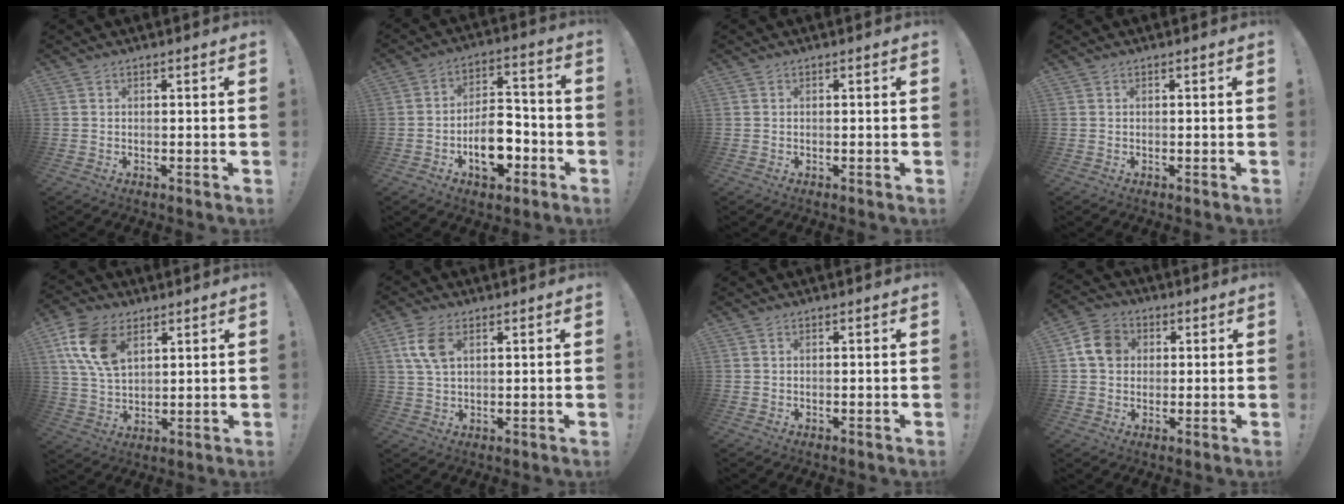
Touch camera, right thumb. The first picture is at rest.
{"total": 13.0, "force": [-5.8, 8.0, 8.4], "torque": [-0.127, 0.050, -0.092]}
{"total": 0.0}
{"total": 0.0}
{"total": 13.6, "force": [6.3, 8.6, 8.5], "torque": [-0.171, -0.009, 0.122]}
{"total": 7.4, "force": [2.8, 4.2, 5.4], "torque": [-0.120, 0.002, 0.053]}
{"total": 0.0}
{"total": 8.7, "force": [2.0, 7.3, 4.2], "torque": [-0.068, 0.014, 0.044]}